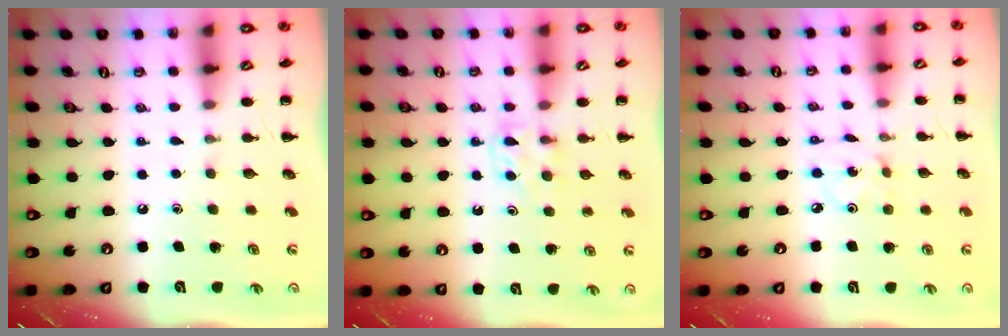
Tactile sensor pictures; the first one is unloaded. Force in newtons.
{"total": 3.6, "press": 3.3, "slide": 1.3}
{"total": 1.0, "press": 1.0, "slide": 0.2}